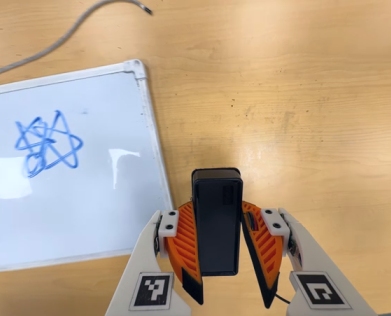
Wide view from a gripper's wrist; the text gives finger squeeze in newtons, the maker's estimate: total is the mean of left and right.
{"total": 6.0, "left": 5.8, "right": 6.3}